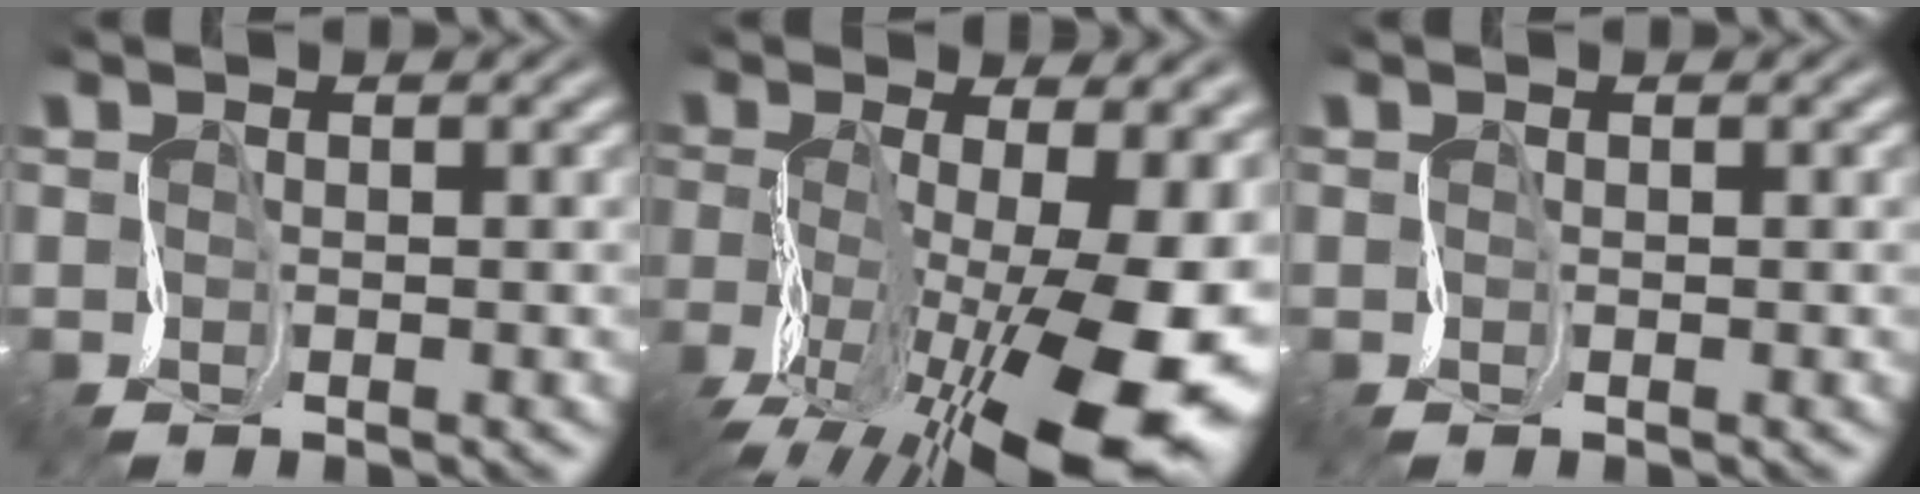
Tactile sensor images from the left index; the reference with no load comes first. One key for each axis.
{"total": 14.1, "fx": -4.3, "fy": 5.8, "fz": 12.1, "tx": -0.236, "ty": -0.009, "tz": -0.076}
{"total": 0.0}